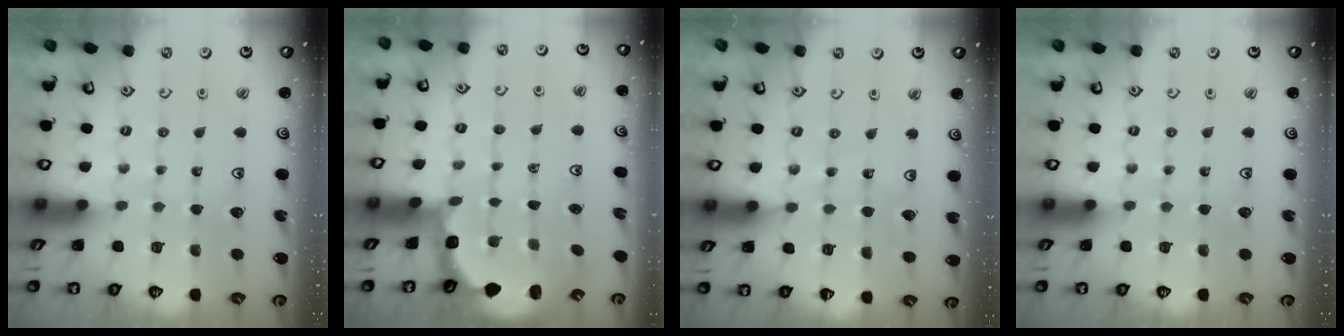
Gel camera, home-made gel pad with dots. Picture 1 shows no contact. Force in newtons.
{"total": 3.0, "press": 2.0, "slide": 2.2}
{"total": 3.9, "press": 3.9, "slide": 0.3}
{"total": 0.0}